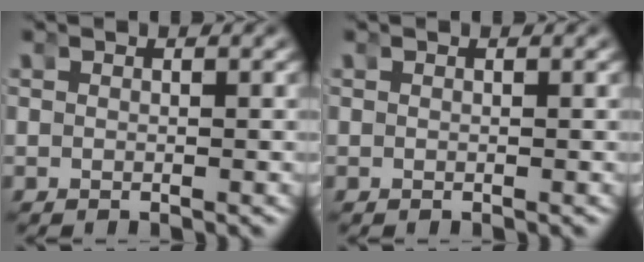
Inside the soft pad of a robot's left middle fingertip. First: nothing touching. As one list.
[{"total": 0.0}]